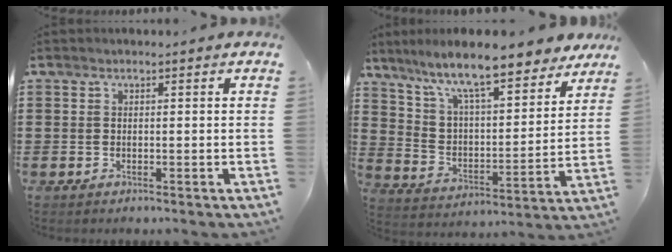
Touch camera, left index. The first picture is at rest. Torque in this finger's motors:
{"motor_torque": [1.43, -0.71, 1.05, 0.21]}